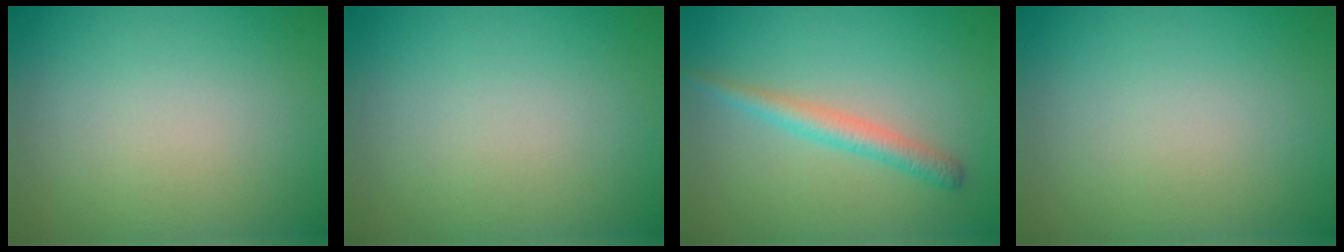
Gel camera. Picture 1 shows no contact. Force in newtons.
{"total": 0.0}
{"total": 2.5, "press": 2.5, "slide": 0.0}
{"total": 0.0}